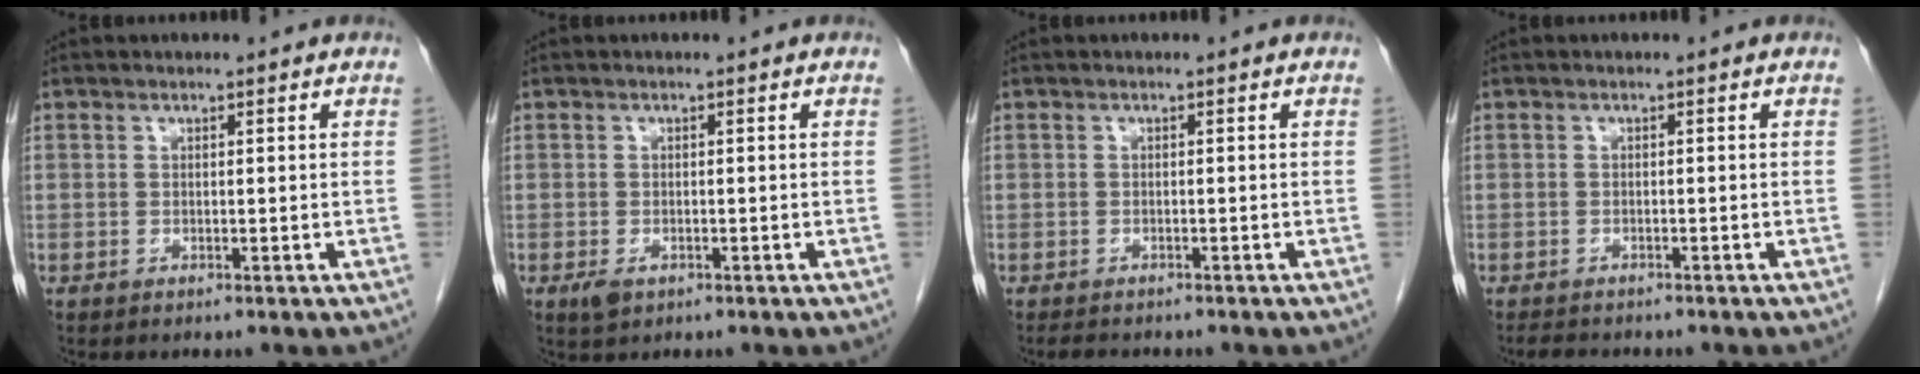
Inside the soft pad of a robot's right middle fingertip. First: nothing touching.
{"total": 1.8, "force": [-0.8, 1.0, 1.2], "torque": [-0.027, -0.002, -0.006]}
{"total": 2.8, "force": [-2.4, 0.9, 1.1], "torque": [-0.023, -0.008, -0.031]}
{"total": 3.3, "force": [-2.9, 1.0, 1.2], "torque": [-0.025, -0.008, -0.040]}